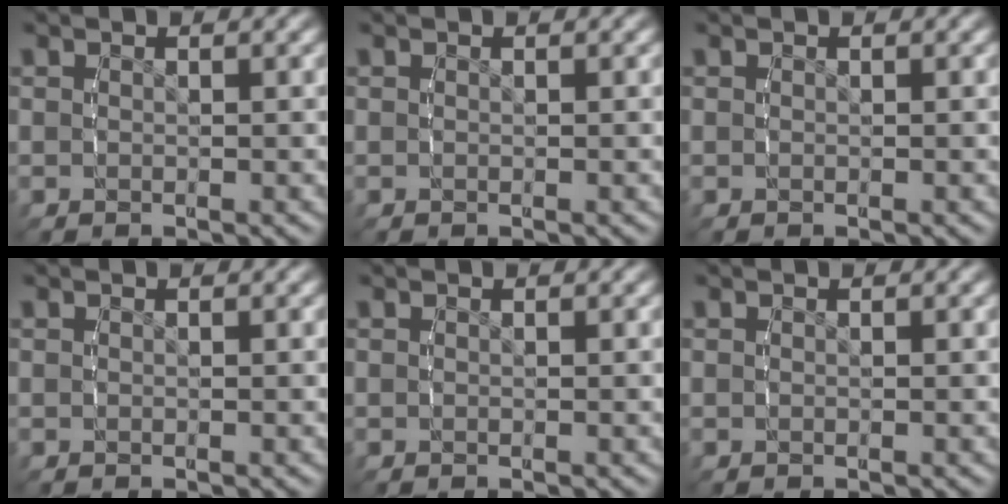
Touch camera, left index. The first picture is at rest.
{"total": 0.0}
{"total": 0.0}
{"total": 0.0}
{"total": 0.0}
{"total": 0.0}